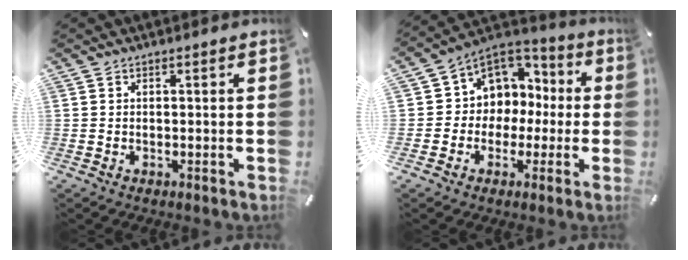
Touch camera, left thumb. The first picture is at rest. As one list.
[{"total": 8.2, "force": [0.4, 8.2, 0.4], "torque": [-0.017, -0.014, 0.016]}]